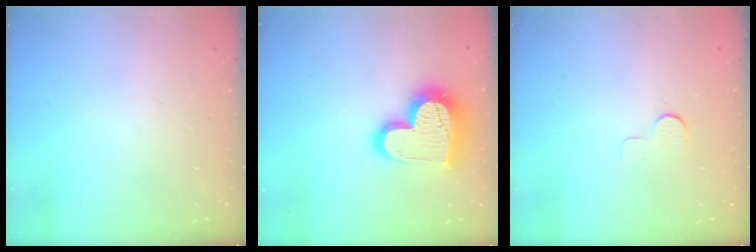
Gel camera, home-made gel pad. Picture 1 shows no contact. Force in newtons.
{"total": 20.1, "press": 20.0, "slide": 1.5}
{"total": 4.1, "press": 4.1, "slide": 0.4}